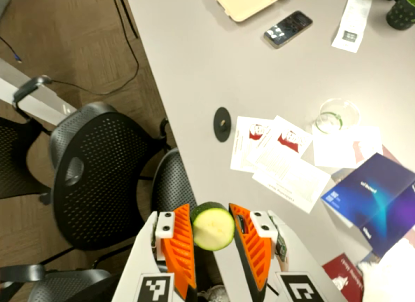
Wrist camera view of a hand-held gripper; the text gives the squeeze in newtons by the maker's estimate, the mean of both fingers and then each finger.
{"total": 10.3, "left": 10.4, "right": 10.2}